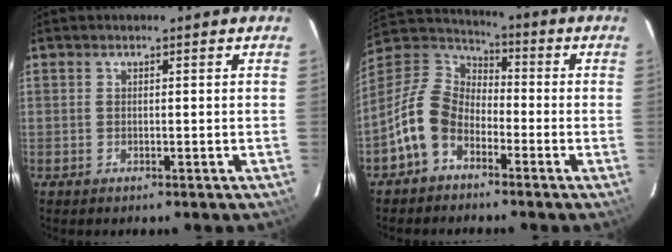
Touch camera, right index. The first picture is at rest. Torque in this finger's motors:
{"motor_torque": [1.05, -0.95, 0.39, 0.16]}